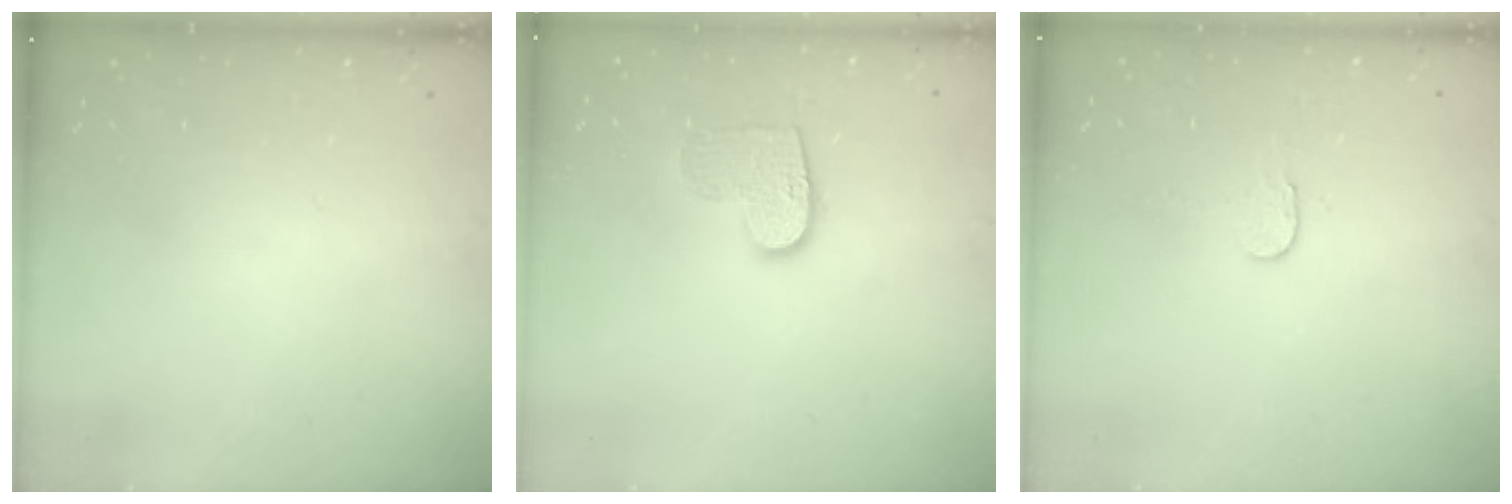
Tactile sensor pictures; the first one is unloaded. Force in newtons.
{"total": 9.3, "press": 9.3, "slide": 0.4}
{"total": 2.3, "press": 2.3, "slide": 0.2}